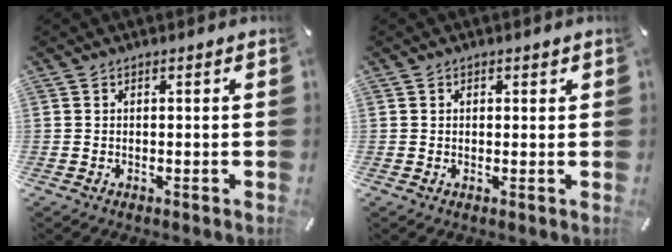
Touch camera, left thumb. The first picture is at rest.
{"total": 0.9, "force": [0.4, 0.8, 0.1], "torque": [0.005, 0.001, 0.004]}